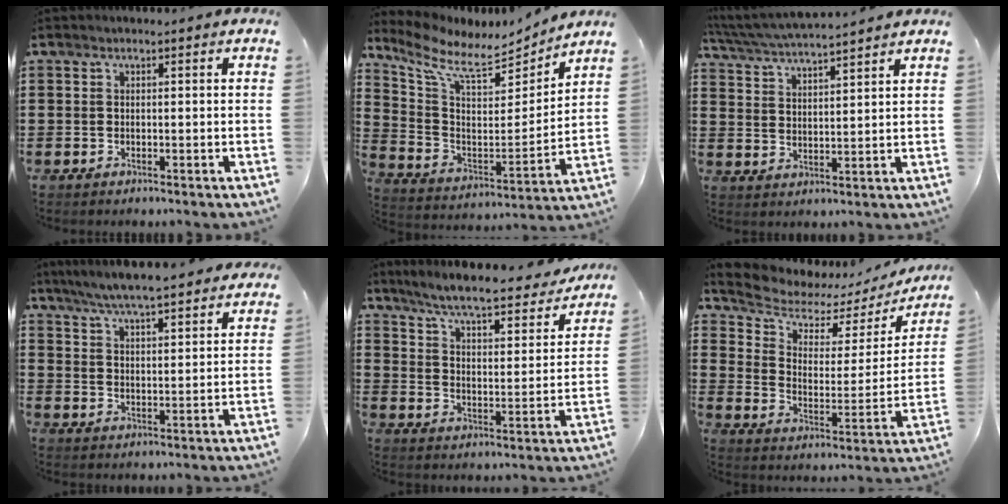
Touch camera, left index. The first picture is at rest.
{"total": 9.1, "force": [7.8, 2.5, 4.0], "torque": [-0.118, -0.052, 0.131]}
{"total": 4.8, "force": [4.6, -0.2, 1.3], "torque": [-0.045, -0.027, 0.078]}
{"total": 6.2, "force": [5.8, 0.0, 1.9], "torque": [-0.060, -0.027, 0.104]}
{"total": 6.5, "force": [5.8, -0.1, 2.8], "torque": [-0.081, -0.039, 0.095]}
{"total": 5.7, "force": [4.9, 2.3, 1.5], "torque": [-0.064, -0.033, 0.082]}